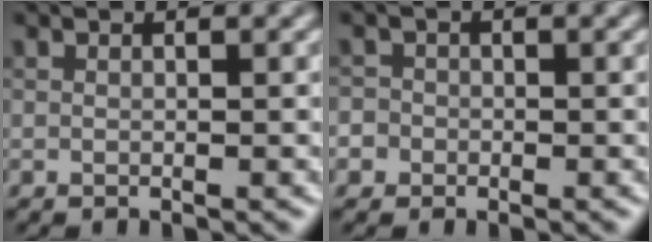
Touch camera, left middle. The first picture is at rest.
{"total": 2.3, "force": [-1.3, 1.9, 0.2], "torque": [0.005, 0.010, -0.031]}